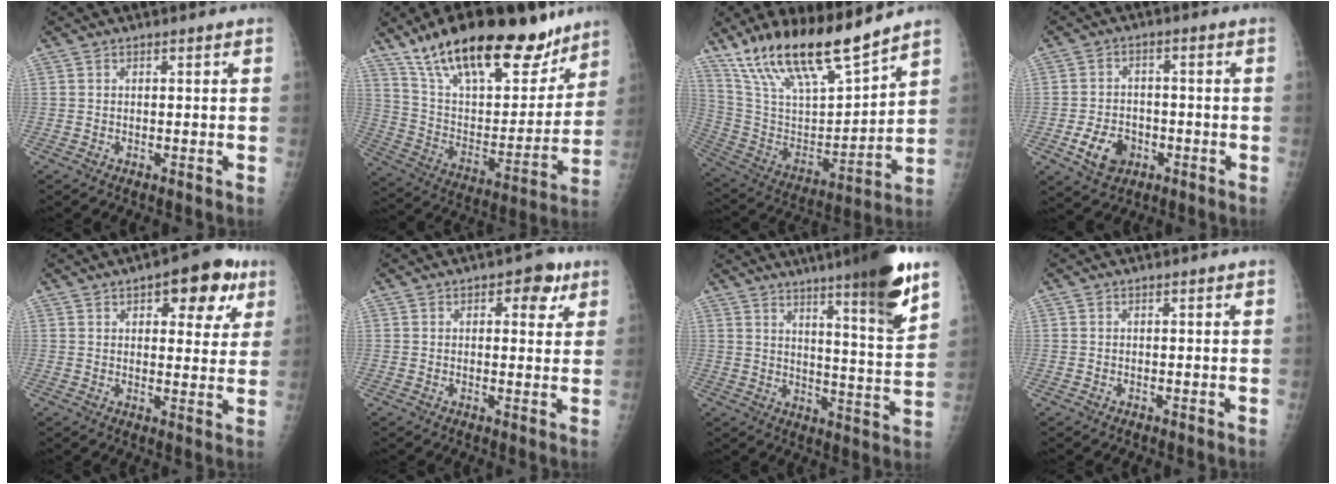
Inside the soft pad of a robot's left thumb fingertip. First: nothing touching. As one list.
[{"total": 28.3, "force": [20.0, 11.1, 16.7], "torque": [-0.232, -0.059, 0.331]}, {"total": 20.4, "force": [16.1, 4.6, 11.7], "torque": [-0.188, -0.070, 0.306]}, {"total": 7.3, "force": [-2.9, 5.4, 4.0], "torque": [-0.054, 0.013, -0.046]}, {"total": 11.5, "force": [5.7, 5.5, 8.4], "torque": [-0.063, -0.011, 0.067]}, {"total": 5.5, "force": [2.6, 3.1, 3.7], "torque": [-0.017, -0.005, 0.025]}, {"total": 16.7, "force": [10.7, 1.3, 12.8], "torque": [-0.167, -0.061, 0.155]}, {"total": 0.0}]